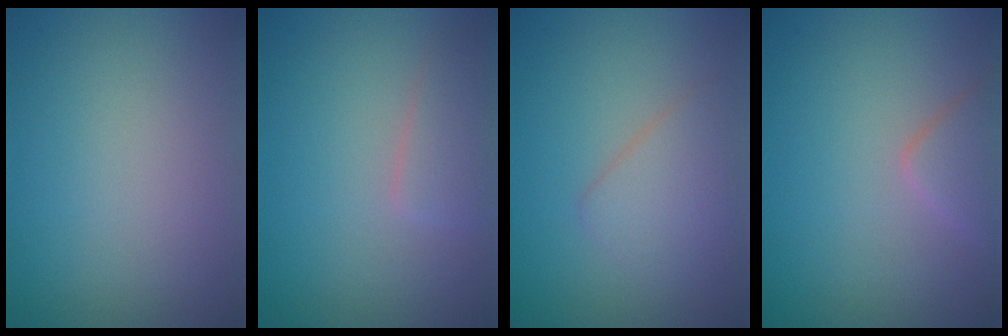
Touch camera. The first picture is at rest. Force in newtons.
{"total": 2.0, "press": 2.0, "slide": 0.1}
{"total": 2.4, "press": 2.4, "slide": 0.2}
{"total": 2.2, "press": 2.2, "slide": 0.2}